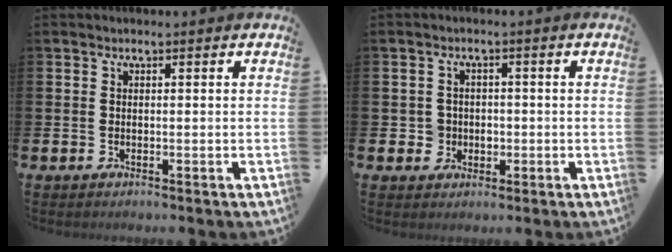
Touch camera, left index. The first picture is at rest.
{"total": 2.7, "force": [-0.4, 2.7, 0.3], "torque": [-0.003, 0.003, -0.017]}